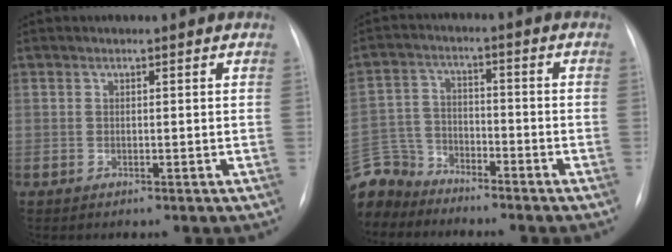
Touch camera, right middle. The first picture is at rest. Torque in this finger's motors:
{"motor_torque": [1.03, -1.11, 0.58, 0.01]}